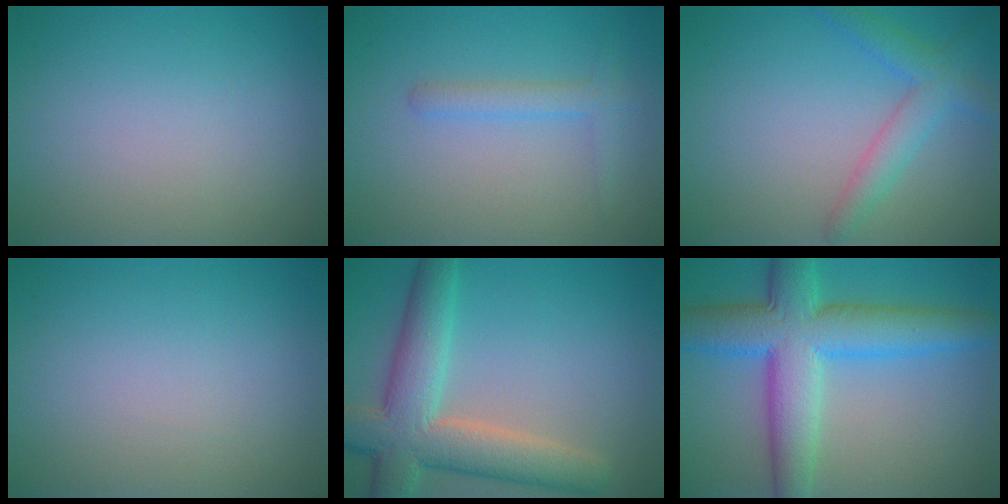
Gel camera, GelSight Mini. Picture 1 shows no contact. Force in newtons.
{"total": 1.7, "press": 1.7, "slide": 0.1}
{"total": 2.2, "press": 2.2, "slide": 0.2}
{"total": 0.0}
{"total": 8.1, "press": 8.1, "slide": 0.8}
{"total": 9.1, "press": 9.1, "slide": 0.4}